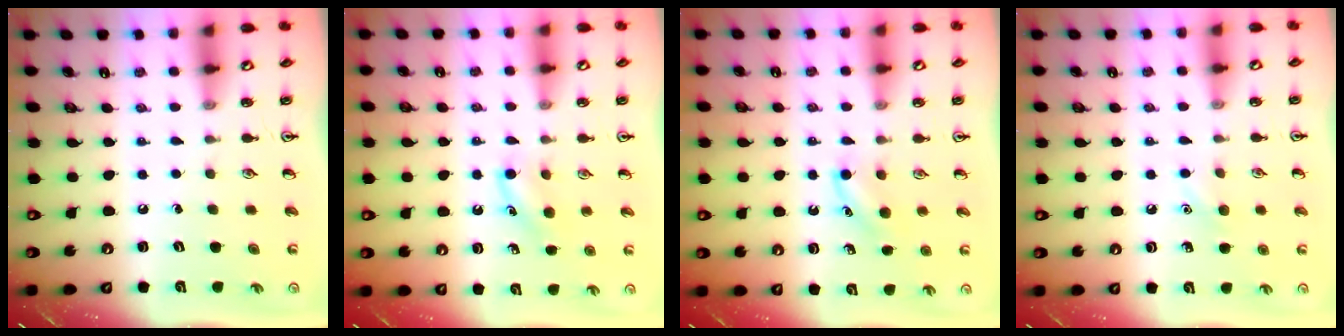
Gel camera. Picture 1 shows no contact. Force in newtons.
{"total": 5.9, "press": 5.6, "slide": 1.9}
{"total": 4.3, "press": 4.1, "slide": 1.3}
{"total": 5.5, "press": 5.2, "slide": 1.6}